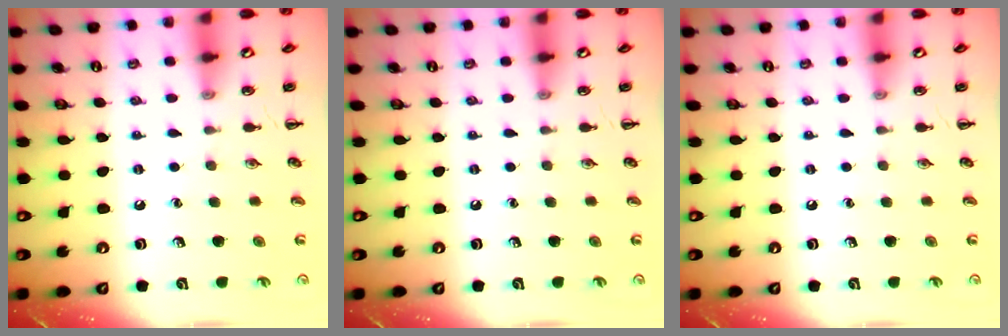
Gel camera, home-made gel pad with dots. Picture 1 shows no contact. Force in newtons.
{"total": 0.0}
{"total": 0.0}